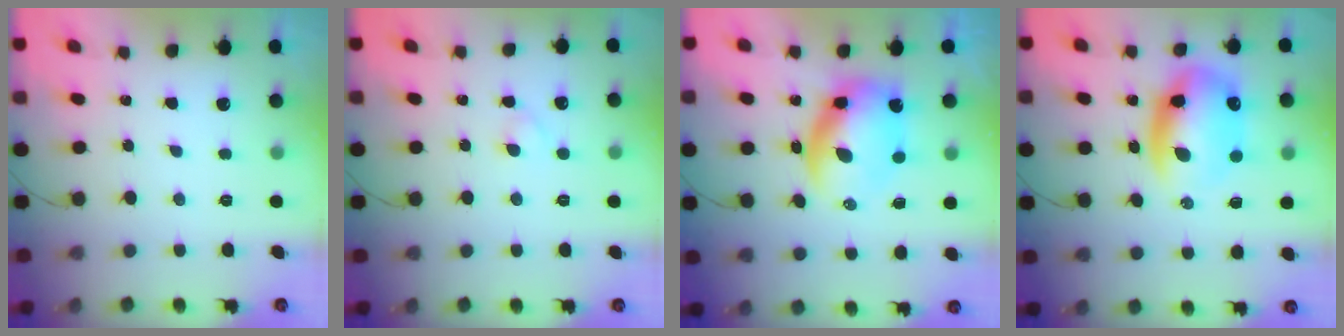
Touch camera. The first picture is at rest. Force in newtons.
{"total": 2.2, "press": 1.9, "slide": 1.0}
{"total": 9.5, "press": 9.2, "slide": 2.4}
{"total": 14.3, "press": 13.8, "slide": 3.7}